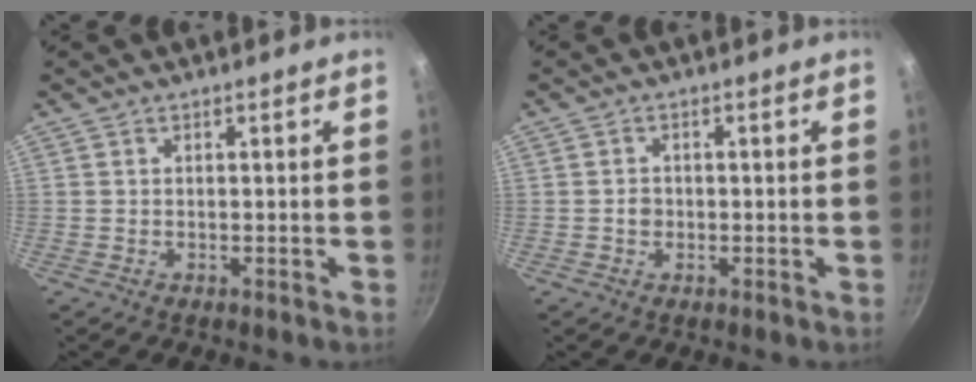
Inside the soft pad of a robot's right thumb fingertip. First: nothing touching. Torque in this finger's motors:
{"motor_torque": [-0.04, 0.19, 0.62, -0.53, -0.01]}